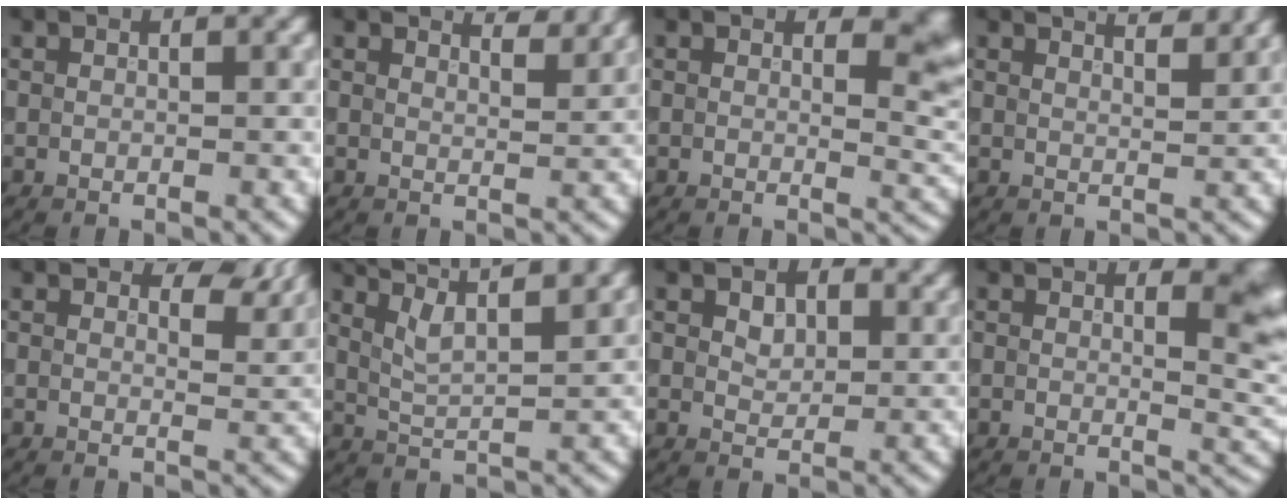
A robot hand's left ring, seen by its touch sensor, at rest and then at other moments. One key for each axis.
{"total": 3.2, "fx": 2.9, "fy": 0.6, "fz": 1.2, "tx": -0.005, "ty": 0.008, "tz": 0.023}
{"total": 3.6, "fx": 1.4, "fy": 1.4, "fz": 3.0, "tx": -0.024, "ty": -0.006, "tz": 0.017}
{"total": 4.5, "fx": 3.6, "fy": 1.4, "fz": 2.2, "tx": 0.001, "ty": 0.030, "tz": 0.011}
{"total": 2.9, "fx": 2.0, "fy": 1.3, "fz": 1.7, "tx": -0.022, "ty": -0.004, "tz": 0.027}
{"total": 7.8, "fx": 5.6, "fy": 2.2, "fz": 5.0, "tx": -0.082, "ty": 0.030, "tz": 0.063}
{"total": 2.6, "fx": 1.1, "fy": 1.8, "fz": 1.5, "tx": -0.027, "ty": -0.001, "tz": 0.014}
{"total": 4.3, "fx": 1.5, "fy": 1.5, "fz": 3.7, "tx": -0.027, "ty": 0.001, "tz": 0.017}